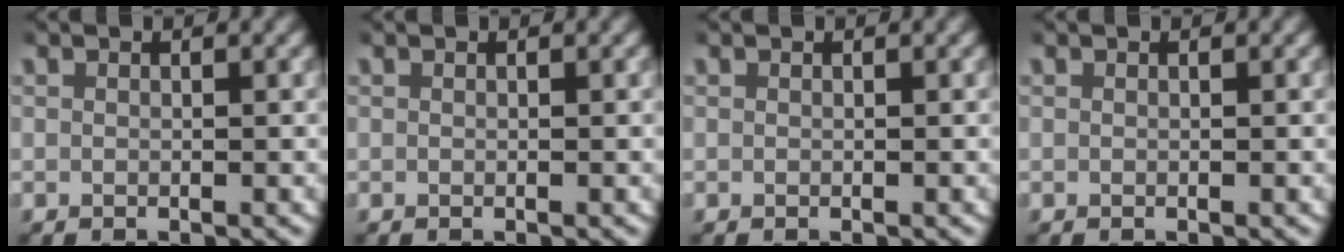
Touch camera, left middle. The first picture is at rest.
{"total": 0.0}
{"total": 0.0}
{"total": 0.0}